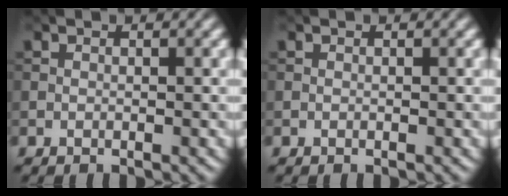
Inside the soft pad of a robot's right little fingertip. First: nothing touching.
{"total": 0.0}